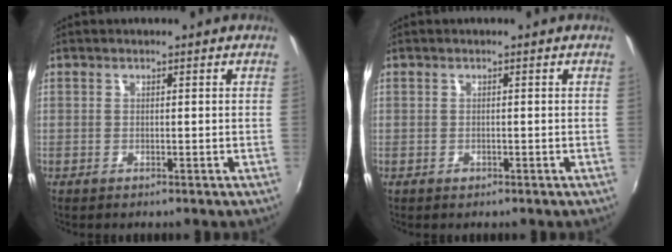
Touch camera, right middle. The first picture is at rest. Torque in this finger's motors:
{"motor_torque": [0.32, -0.25, 0.03, 0.02]}